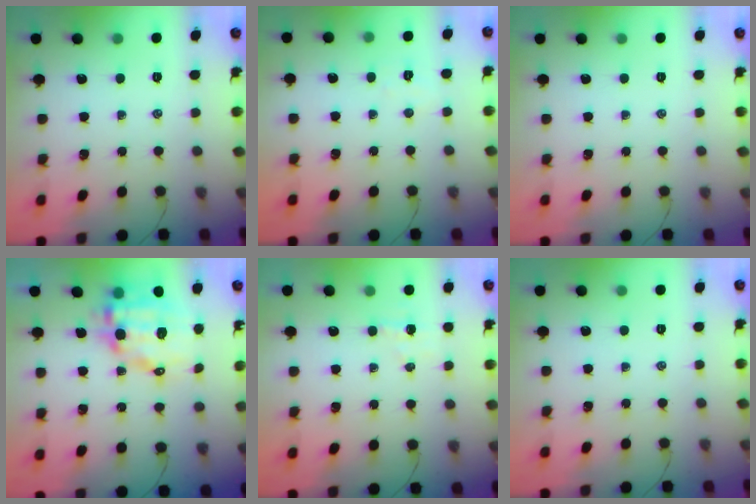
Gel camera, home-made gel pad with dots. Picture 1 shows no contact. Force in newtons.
{"total": 4.0, "press": 3.9, "slide": 0.8}
{"total": 0.0}
{"total": 11.0, "press": 10.7, "slide": 2.7}
{"total": 3.2, "press": 3.1, "slide": 0.8}
{"total": 0.0}